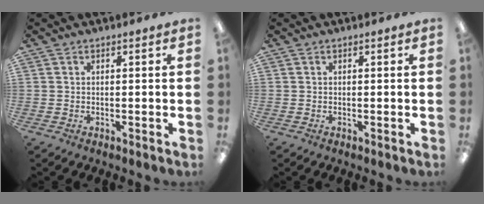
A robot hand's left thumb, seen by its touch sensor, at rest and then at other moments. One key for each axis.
{"total": 0.0}